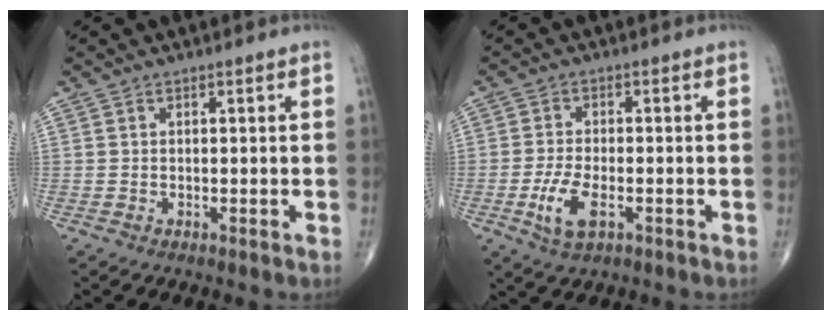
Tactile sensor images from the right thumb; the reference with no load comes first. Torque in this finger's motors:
{"motor_torque": [-0.06, -0.11, 0.44, 0.20, 0.28]}